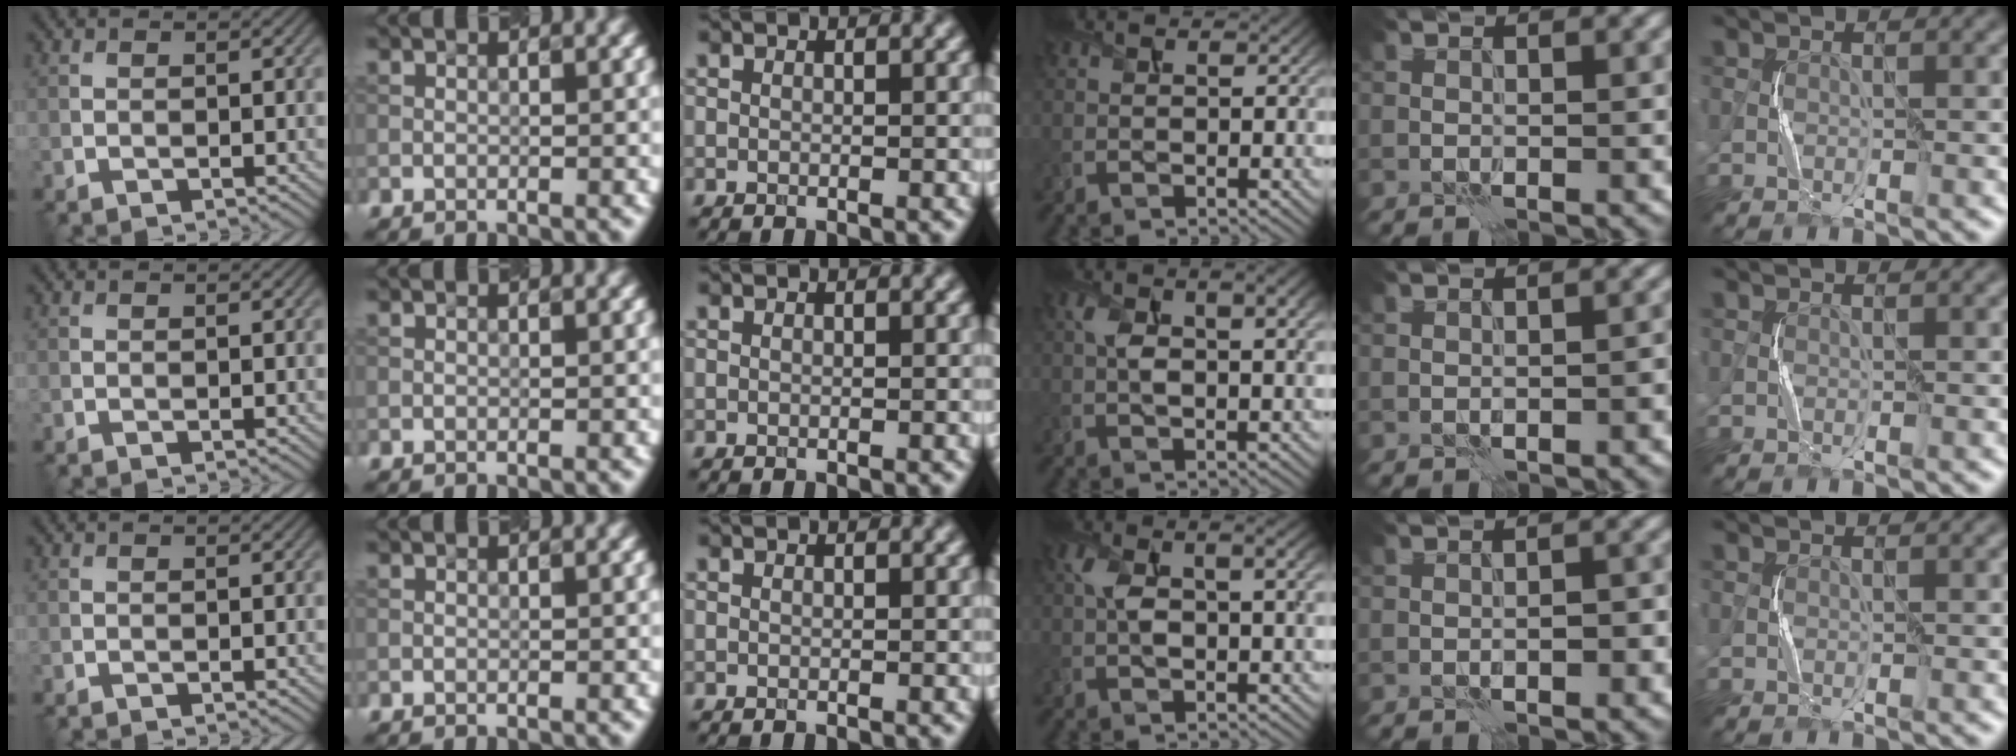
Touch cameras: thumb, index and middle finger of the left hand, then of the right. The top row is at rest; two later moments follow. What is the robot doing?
{"motion": "squeeze", "object": "air blower"}